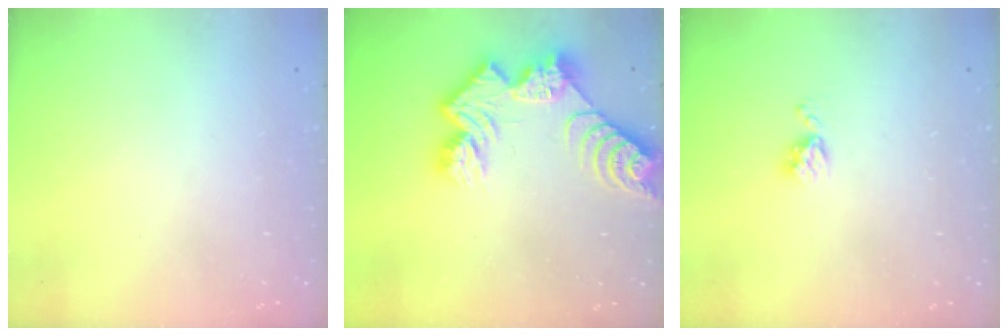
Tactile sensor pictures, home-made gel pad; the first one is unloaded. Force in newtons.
{"total": 12.3, "press": 12.2, "slide": 1.1}
{"total": 5.5, "press": 5.5, "slide": 0.7}